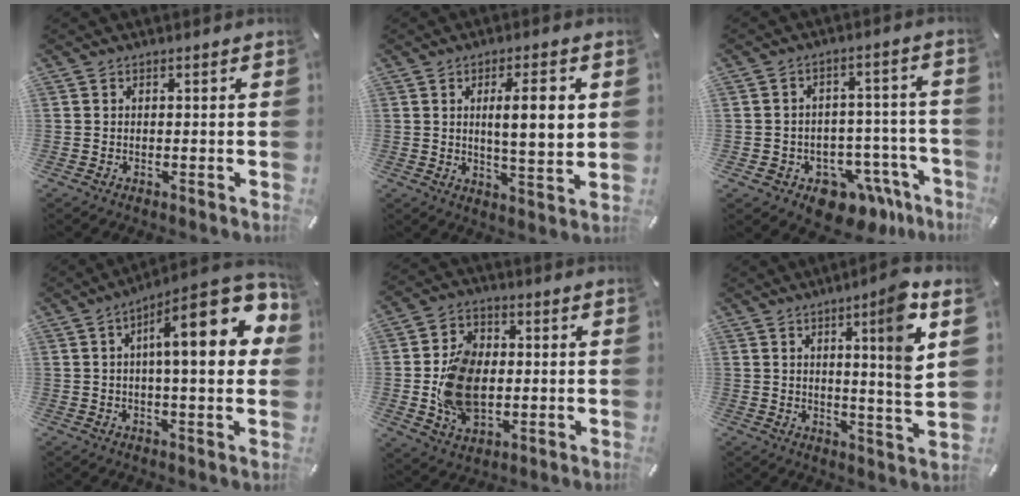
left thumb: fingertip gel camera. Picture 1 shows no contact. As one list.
[{"total": 10.4, "force": [2.4, 2.7, 9.8], "torque": [-0.146, -0.005, 0.029]}, {"total": 10.1, "force": [-6.2, 6.9, 4.2], "torque": [-0.041, 0.035, -0.095]}, {"total": 20.7, "force": [6.1, 6.2, 18.8], "torque": [-0.270, -0.027, 0.084]}, {"total": 13.2, "force": [-0.9, 9.8, 8.8], "torque": [-0.193, 0.013, -0.011]}, {"total": 11.9, "force": [5.4, 0.3, 10.6], "torque": [-0.153, -0.034, 0.073]}]